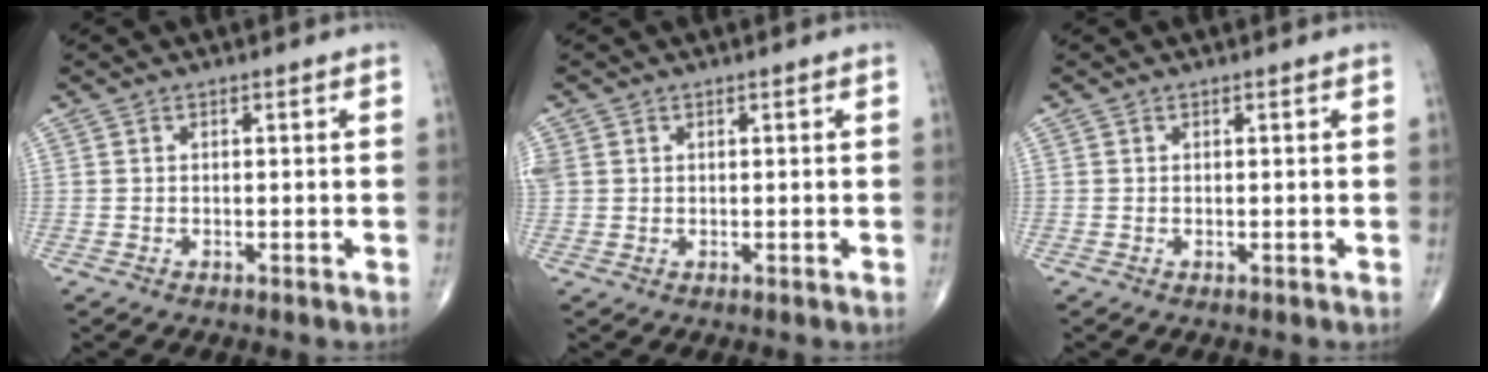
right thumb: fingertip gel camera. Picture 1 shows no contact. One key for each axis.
{"total": 3.1, "fx": 0.7, "fy": 2.7, "fz": 1.3, "tx": -0.044, "ty": 0.011, "tz": 0.023}
{"total": 0.0}